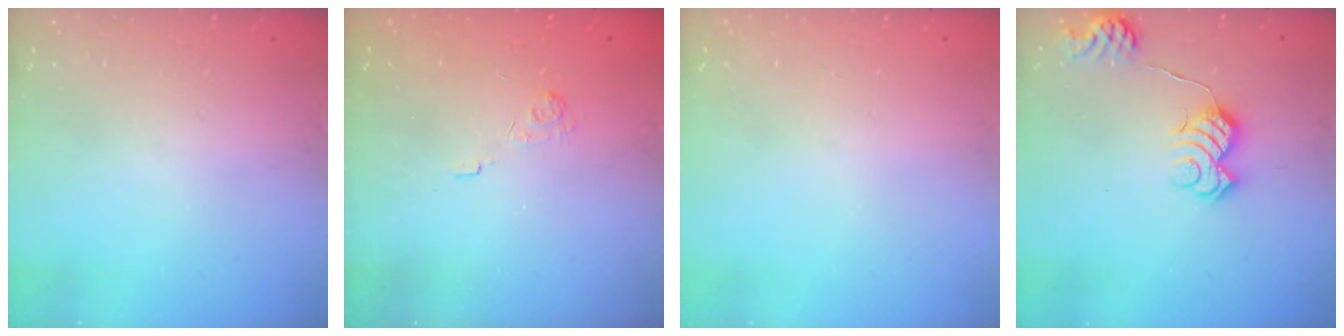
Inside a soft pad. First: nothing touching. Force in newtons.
{"total": 2.1, "press": 1.5, "slide": 1.4}
{"total": 0.0}
{"total": 11.1, "press": 11.0, "slide": 0.7}